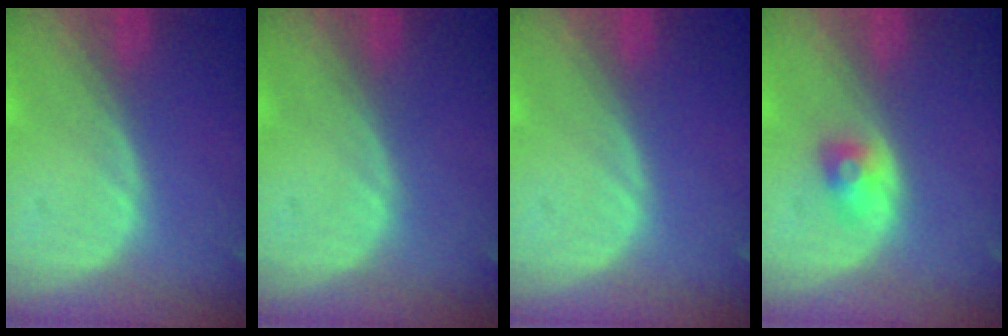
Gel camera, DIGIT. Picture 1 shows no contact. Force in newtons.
{"total": 0.0}
{"total": 0.0}
{"total": 2.4, "press": 2.3, "slide": 0.8}